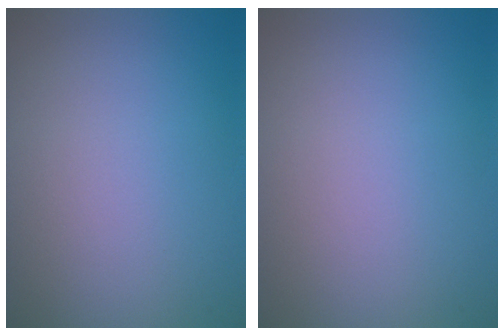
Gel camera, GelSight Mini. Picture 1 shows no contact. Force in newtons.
{"total": 0.0}